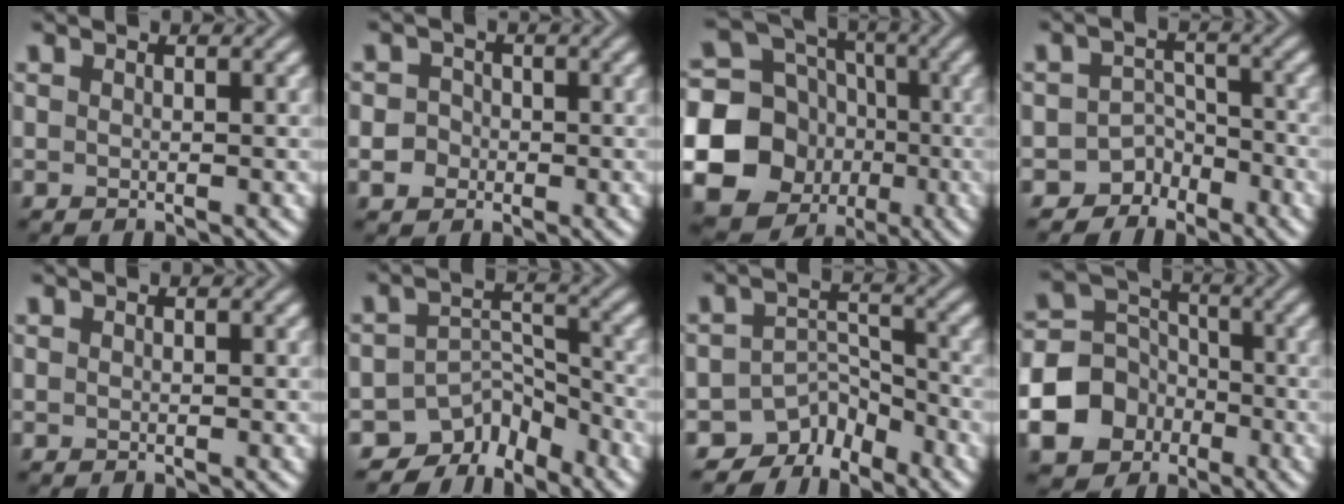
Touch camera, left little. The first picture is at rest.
{"total": 2.1, "force": [-0.5, 2.0, 0.6], "torque": [0.008, 0.000, -0.011]}
{"total": 22.3, "force": [-5.5, 20.8, 5.8], "torque": [-0.175, -0.030, -0.121]}
{"total": 3.6, "force": [-2.8, 2.2, 0.2], "torque": [0.020, 0.013, -0.046]}
{"total": 0.0}
{"total": 5.9, "force": [-4.9, 2.8, 1.6], "torque": [-0.009, -0.002, -0.087]}
{"total": 5.2, "force": [-4.3, 2.6, 1.1], "torque": [-0.003, 0.001, -0.078]}
{"total": 8.3, "force": [-3.5, 6.9, 3.0], "torque": [-0.060, -0.009, -0.090]}